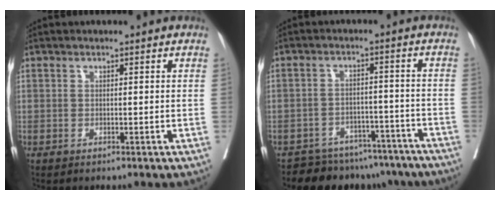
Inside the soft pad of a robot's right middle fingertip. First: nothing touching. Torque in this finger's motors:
{"motor_torque": [1.04, -1.10, 0.31, 0.05]}